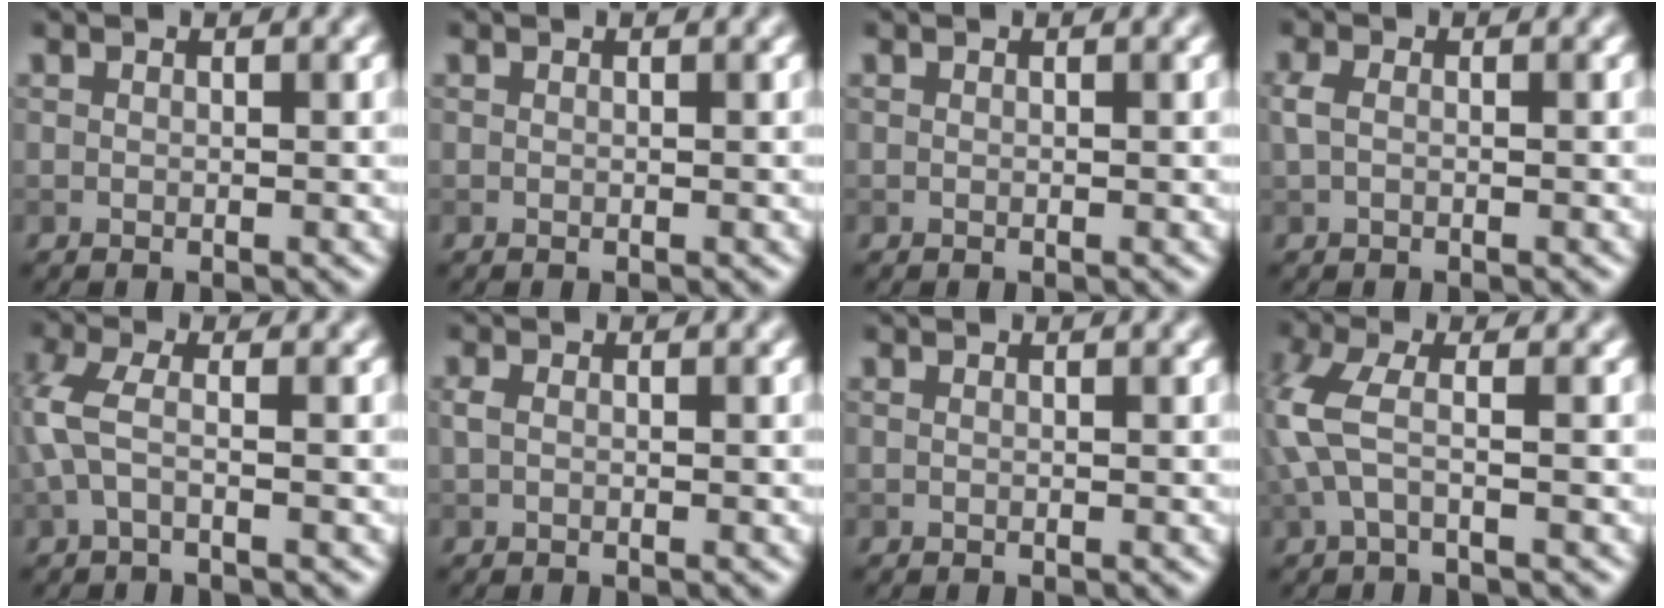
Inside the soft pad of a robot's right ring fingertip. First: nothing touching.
{"total": 0.0}
{"total": 0.0}
{"total": 1.3, "force": [-0.1, 0.8, 1.1], "torque": [-0.027, 0.004, -0.005]}
{"total": 3.0, "force": [-0.5, 0.9, 2.8], "torque": [-0.073, 0.005, -0.022]}
{"total": 0.9, "force": [-0.1, 0.6, 0.7], "torque": [-0.017, 0.002, -0.003]}
{"total": 0.0}
{"total": 3.8, "force": [-0.2, 1.1, 3.6], "torque": [-0.097, 0.007, -0.013]}